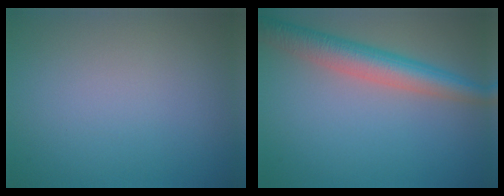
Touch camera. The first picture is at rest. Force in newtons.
{"total": 5.1, "press": 5.1, "slide": 0.2}